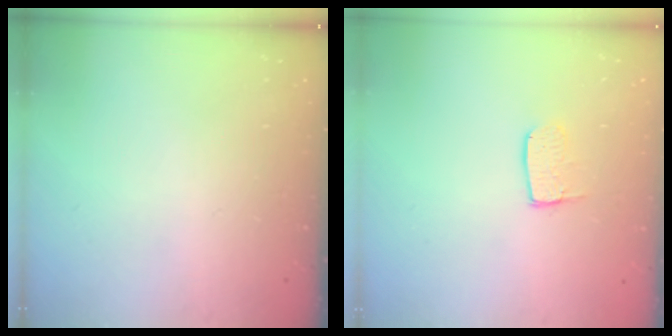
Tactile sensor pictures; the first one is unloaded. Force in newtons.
{"total": 5.8, "press": 5.8, "slide": 0.4}